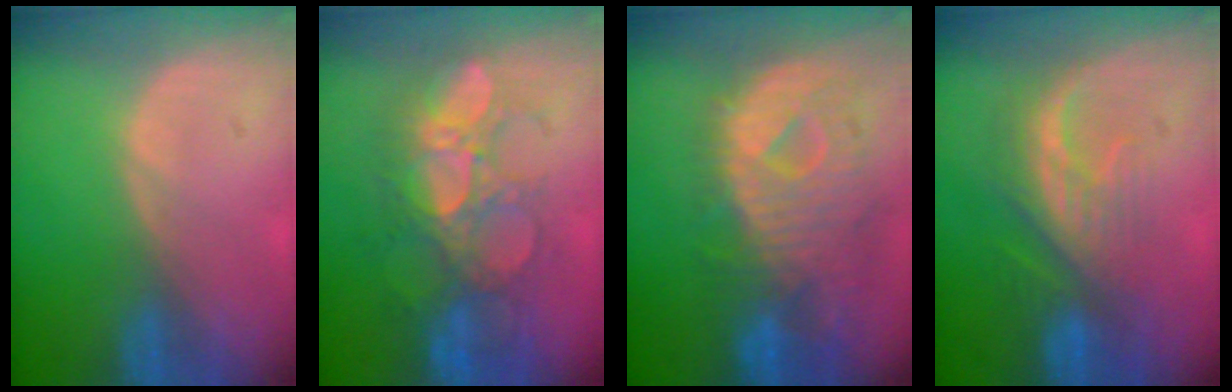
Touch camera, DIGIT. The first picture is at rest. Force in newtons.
{"total": 9.5, "press": 9.0, "slide": 3.1}
{"total": 12.1, "press": 10.5, "slide": 6.1}
{"total": 8.0, "press": 7.4, "slide": 3.1}